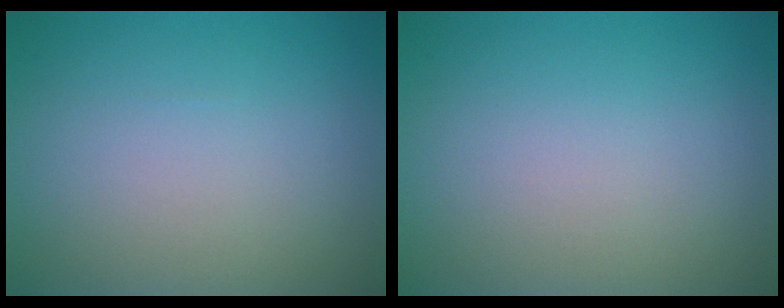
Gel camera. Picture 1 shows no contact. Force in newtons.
{"total": 0.0}